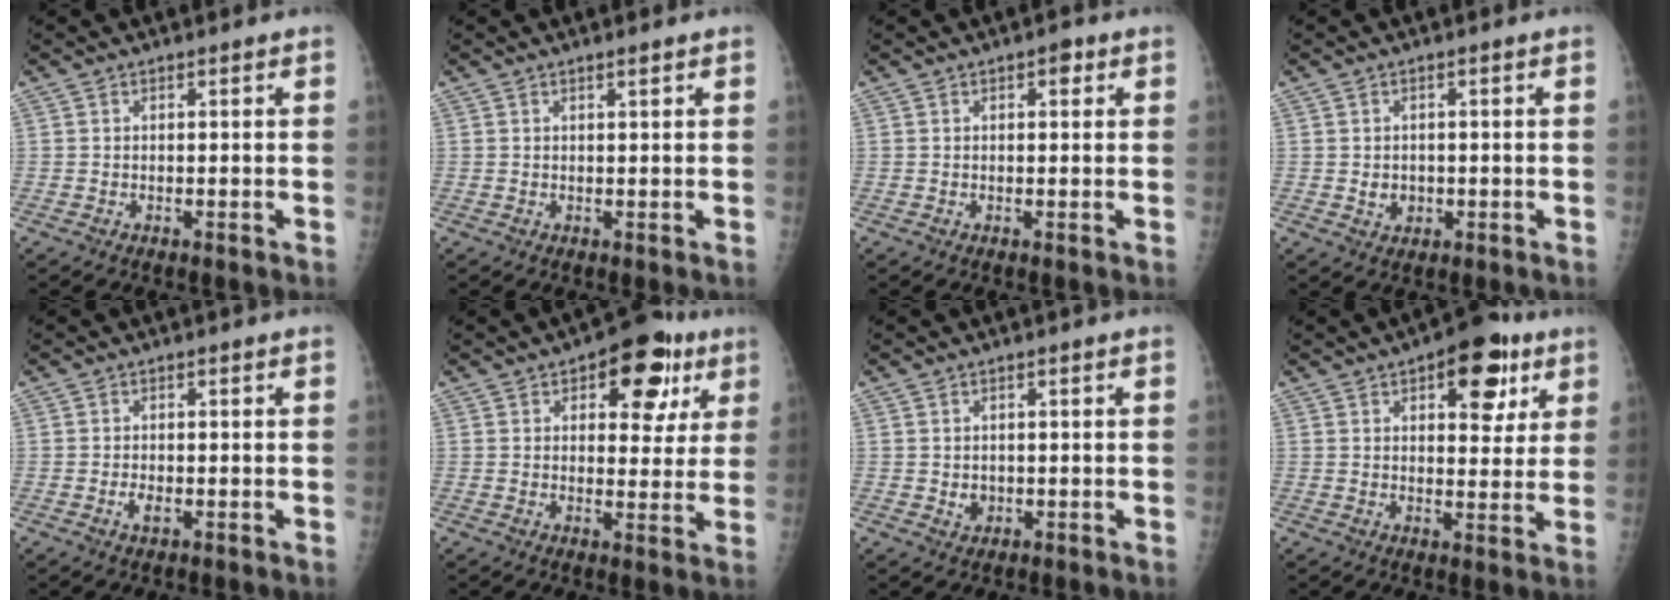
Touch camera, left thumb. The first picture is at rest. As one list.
[{"total": 0.9, "force": [0.6, 0.0, 0.6], "torque": [-0.009, -0.003, 0.010]}, {"total": 1.8, "force": [0.8, 1.0, 1.3], "torque": [-0.009, 0.001, 0.008]}, {"total": 2.5, "force": [-0.3, 2.2, 1.2], "torque": [-0.009, 0.001, 0.002]}, {"total": 1.8, "force": [-0.6, 1.0, 1.4], "torque": [-0.025, -0.001, -0.010]}, {"total": 12.4, "force": [5.6, 6.9, 8.7], "torque": [-0.059, -0.010, 0.068]}, {"total": 1.9, "force": [-0.1, 1.6, 0.9], "torque": [-0.007, 0.000, 0.005]}, {"total": 12.1, "force": [5.8, 6.0, 8.7], "torque": [-0.069, -0.017, 0.073]}]